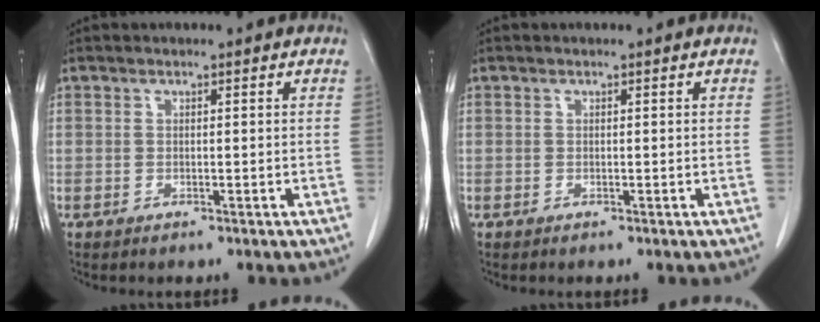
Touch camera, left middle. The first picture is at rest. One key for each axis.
{"total": 0.0}